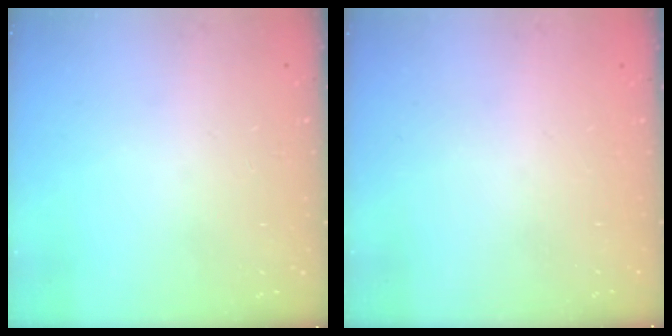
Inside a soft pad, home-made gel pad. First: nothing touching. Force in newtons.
{"total": 0.0}